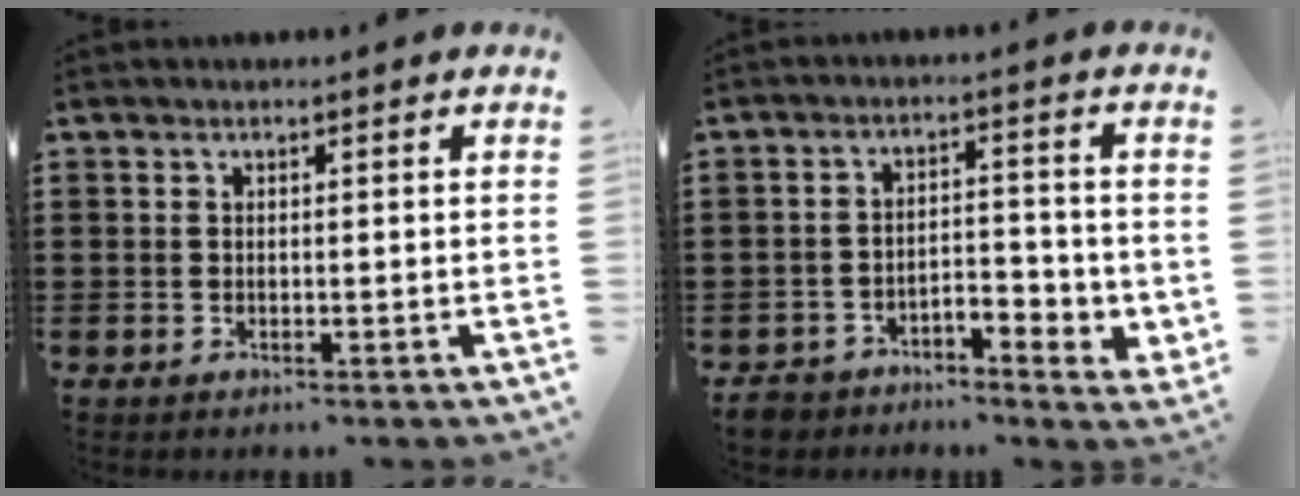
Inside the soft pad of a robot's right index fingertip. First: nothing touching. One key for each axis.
{"total": 4.2, "fx": -3.0, "fy": 2.0, "fz": 2.1, "tx": -0.037, "ty": 0.014, "tz": -0.061}